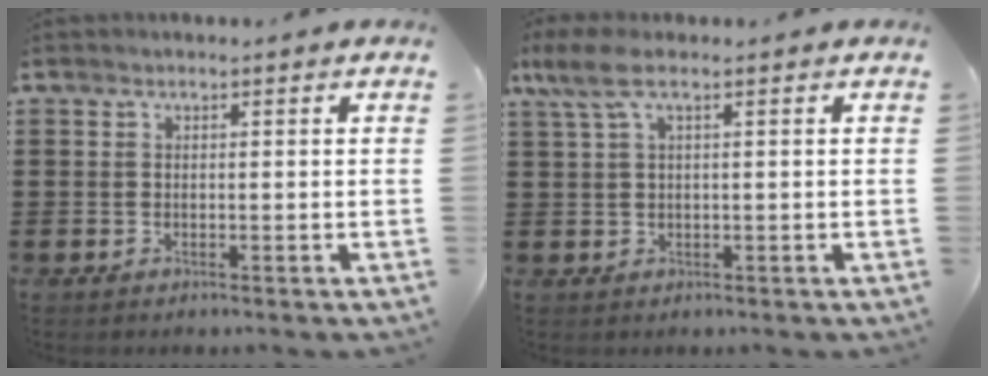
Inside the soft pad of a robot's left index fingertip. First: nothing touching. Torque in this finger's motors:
{"motor_torque": [0.45, -0.40, 0.16, 0.09]}